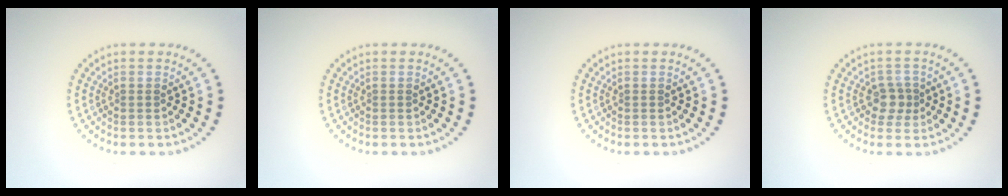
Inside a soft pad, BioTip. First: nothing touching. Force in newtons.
{"total": 0.0}
{"total": 0.0}
{"total": 1.9, "press": 1.5, "slide": 1.1}